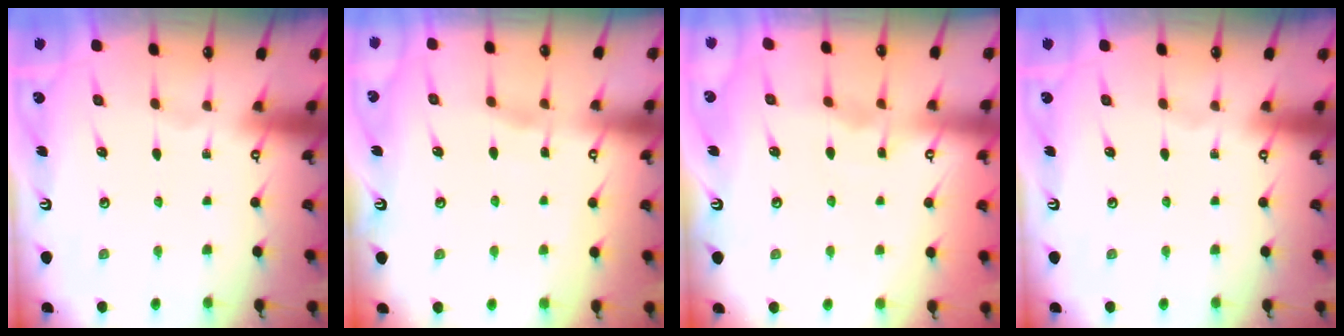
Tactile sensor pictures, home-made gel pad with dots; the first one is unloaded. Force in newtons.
{"total": 2.6, "press": 2.5, "slide": 0.4}
{"total": 2.9, "press": 2.9, "slide": 0.4}
{"total": 0.0}